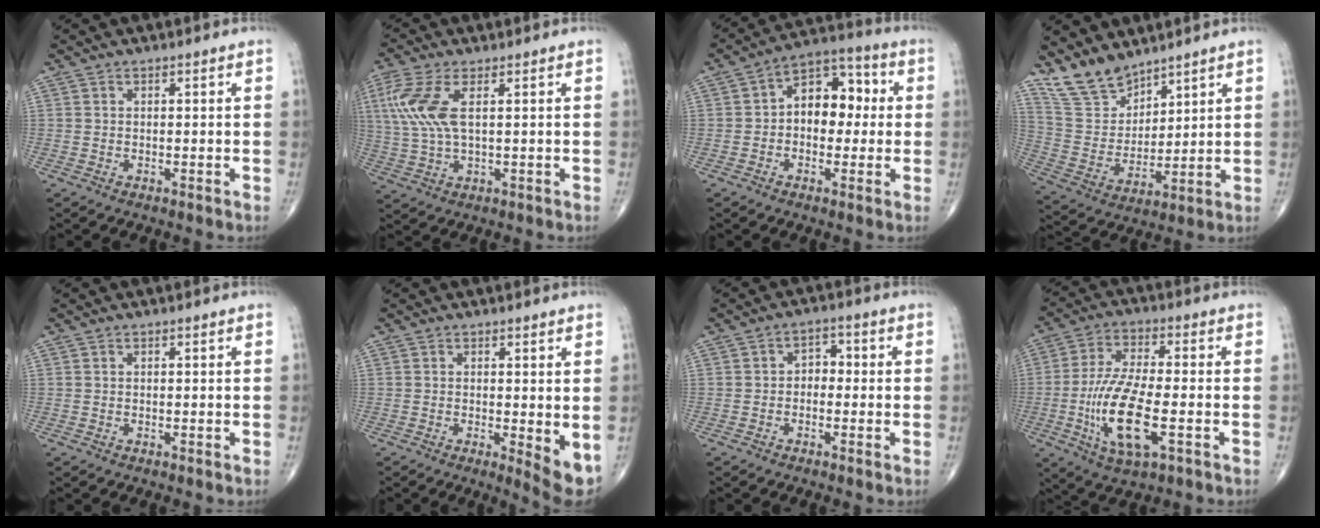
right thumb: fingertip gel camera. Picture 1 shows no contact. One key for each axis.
{"total": 9.8, "fx": 2.6, "fy": 4.0, "fz": 8.5, "tx": -0.220, "ty": 0.001, "tz": 0.056}
{"total": 11.4, "fx": 0.7, "fy": 7.6, "fz": 8.4, "tx": -0.081, "ty": 0.034, "tz": -0.002}
{"total": 10.4, "fx": 8.8, "fy": 4.7, "fz": 3.1, "tx": -0.045, "ty": -0.055, "tz": 0.190}
{"total": 0.0}
{"total": 5.4, "fx": -0.3, "fy": 1.4, "fz": 5.2, "tx": -0.070, "ty": -0.016, "tz": -0.004}
{"total": 3.3, "fx": -0.5, "fy": 2.5, "fz": 2.2, "tx": -0.007, "ty": 0.018, "tz": -0.020}
{"total": 14.5, "fx": -3.6, "fy": 4.9, "fz": 13.2, "tx": -0.272, "ty": 0.005, "tz": -0.064}